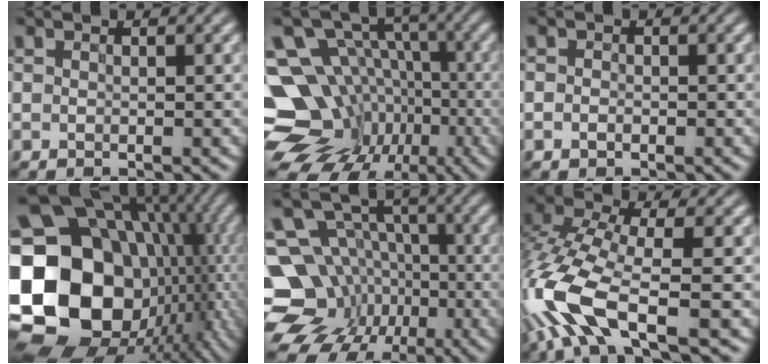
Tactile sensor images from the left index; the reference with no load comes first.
{"total": 16.3, "force": [-4.8, 13.6, 7.5], "torque": [-0.161, -0.002, -0.063]}
{"total": 1.2, "force": [0.0, 1.1, 0.5], "torque": [0.009, 0.009, -0.017]}
{"total": 21.7, "force": [-0.6, 17.2, 13.2], "torque": [-0.275, 0.002, 0.000]}
{"total": 14.3, "force": [-4.8, 12.1, 5.9], "torque": [-0.128, -0.010, -0.085]}
{"total": 9.8, "force": [-4.4, 3.2, 8.1], "torque": [-0.195, 0.005, -0.097]}